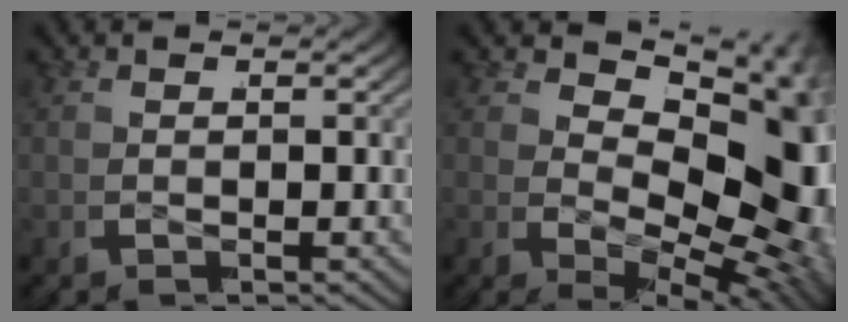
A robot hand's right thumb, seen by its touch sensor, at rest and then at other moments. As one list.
[{"total": 16.4, "force": [-0.9, 9.8, 13.1], "torque": [-0.208, -0.038, 0.005]}]